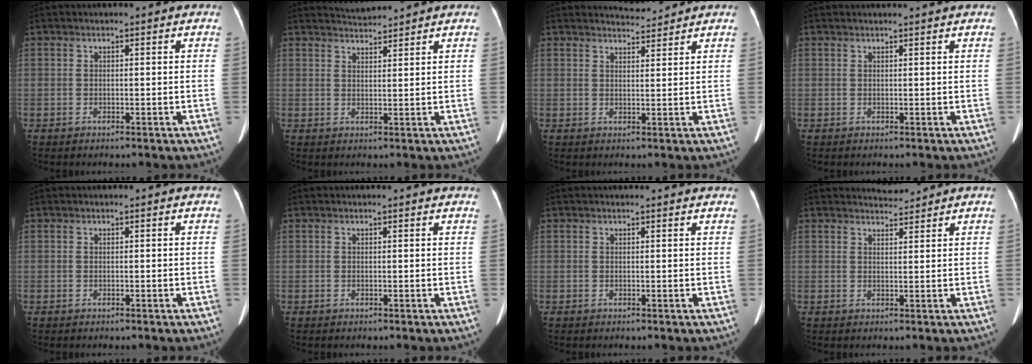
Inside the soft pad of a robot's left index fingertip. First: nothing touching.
{"total": 3.0, "force": [2.9, -0.5, -0.3], "torque": [0.000, 0.008, 0.056]}
{"total": 2.7, "force": [2.6, -0.2, -0.4], "torque": [-0.004, -0.001, 0.047]}
{"total": 1.9, "force": [1.8, -0.4, 0.6], "torque": [-0.008, 0.009, 0.026]}
{"total": 0.0}
{"total": 1.7, "force": [1.6, 0.4, 0.4], "torque": [-0.014, 0.006, 0.010]}
{"total": 2.6, "force": [2.6, 0.2, 0.7], "torque": [-0.012, 0.010, 0.023]}
{"total": 2.3, "force": [2.2, -0.3, -0.4], "torque": [-0.002, 0.000, 0.043]}